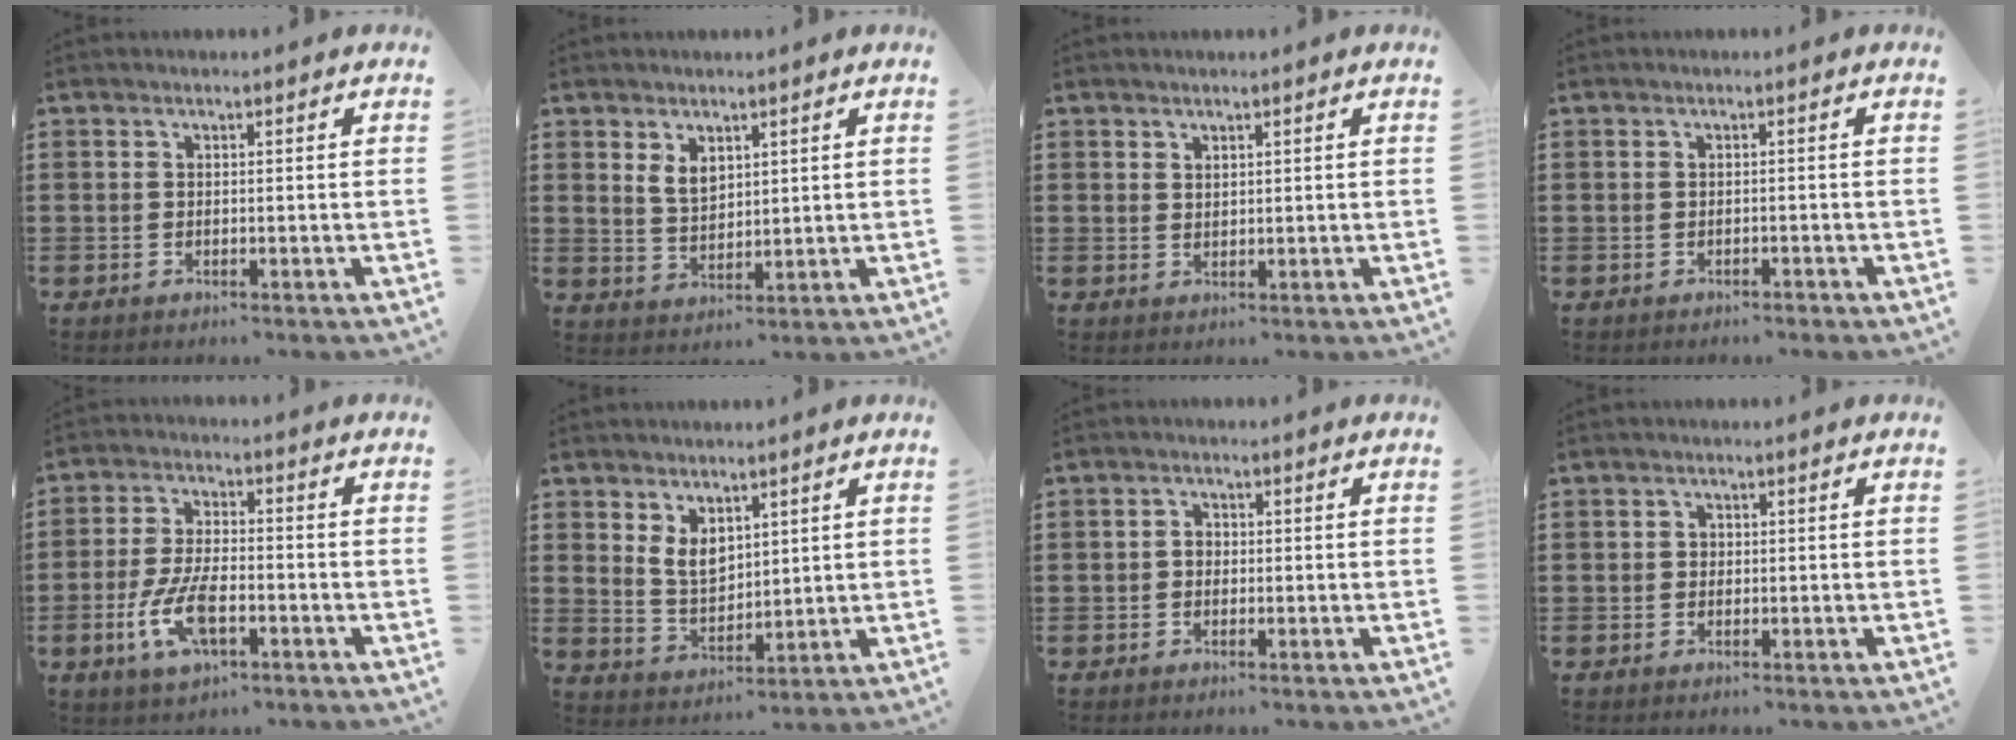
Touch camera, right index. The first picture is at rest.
{"total": 3.7, "force": [1.9, 2.3, 2.2], "torque": [-0.042, 0.005, 0.034]}
{"total": 1.3, "force": [1.1, 0.5, 0.1], "torque": [-0.004, 0.002, 0.022]}
{"total": 0.6, "force": [-0.6, 0.2, 0.2], "torque": [-0.008, -0.002, -0.011]}
{"total": 8.1, "force": [-2.9, 3.4, 6.7], "torque": [-0.150, -0.006, -0.056]}
{"total": 5.2, "force": [2.7, 3.3, 3.0], "torque": [-0.069, 0.005, 0.050]}
{"total": 1.4, "force": [-0.2, 1.1, 0.9], "torque": [-0.018, 0.004, -0.006]}
{"total": 0.7, "force": [0.1, 0.6, 0.2], "torque": [-0.006, 0.004, 0.001]}